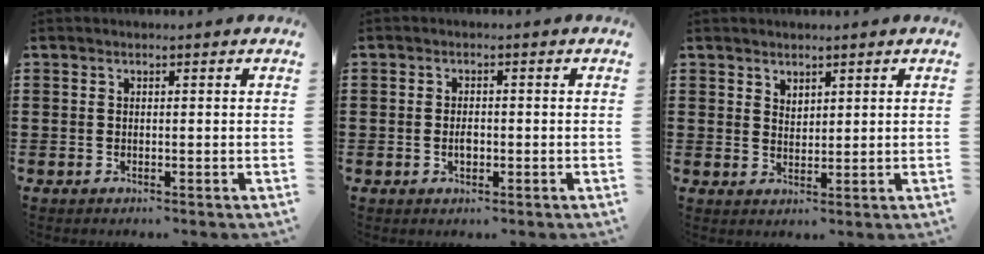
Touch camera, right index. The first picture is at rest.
{"total": 1.9, "force": [-0.4, 1.0, 1.5], "torque": [-0.029, 0.002, -0.007]}
{"total": 2.1, "force": [1.8, 0.9, 0.0], "torque": [-0.004, 0.003, 0.036]}